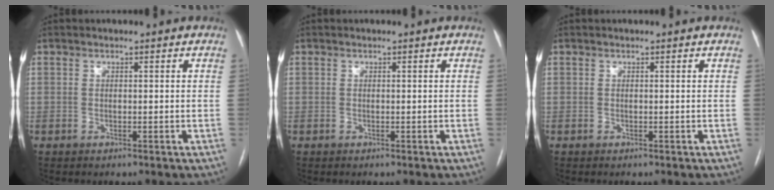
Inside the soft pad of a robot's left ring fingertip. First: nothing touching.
{"total": 0.0}
{"total": 0.0}